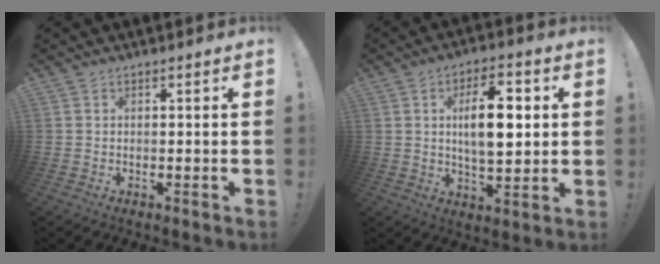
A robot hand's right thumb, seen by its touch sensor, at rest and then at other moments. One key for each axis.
{"total": 13.5, "fx": 2.2, "fy": 6.2, "fz": 11.7, "tx": -0.174, "ty": 0.000, "tz": 0.031}